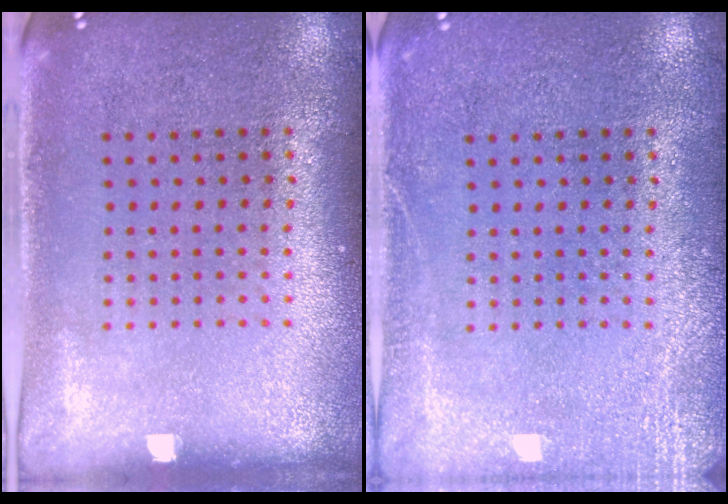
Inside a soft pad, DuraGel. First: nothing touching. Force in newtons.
{"total": 2.8, "press": 2.7, "slide": 0.4}